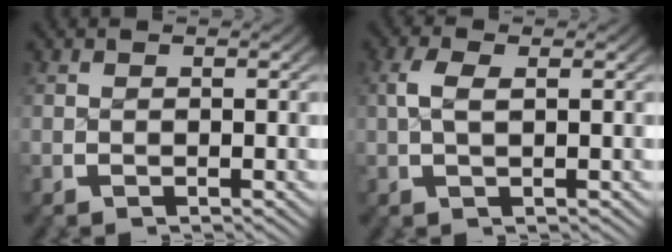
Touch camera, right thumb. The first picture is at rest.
{"total": 2.1, "force": [0.6, 0.8, 1.8], "torque": [-0.042, 0.003, 0.014]}